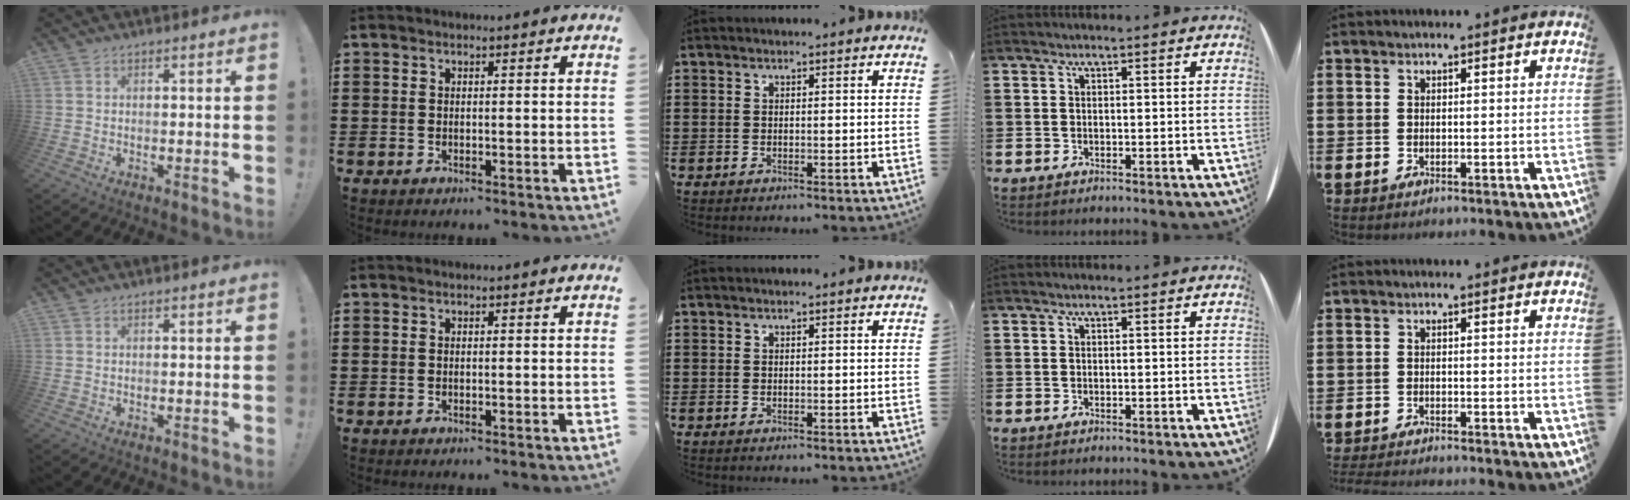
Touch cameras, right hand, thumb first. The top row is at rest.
{"little": {"total": 1.1, "force": [-1.1, -0.1, 0.1], "torque": [-0.003, 0.001, -0.021]}}